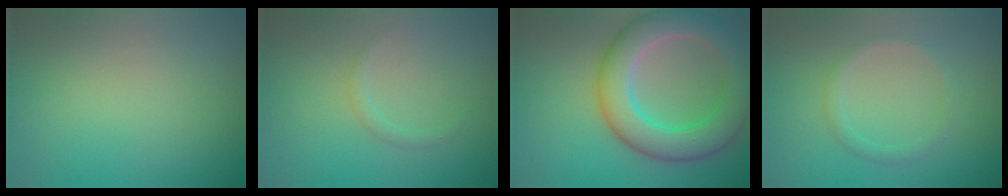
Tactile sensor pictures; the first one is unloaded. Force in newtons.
{"total": 0.9, "press": 0.9, "slide": 0.0}
{"total": 7.8, "press": 7.8, "slide": 0.6}
{"total": 1.4, "press": 1.4, "slide": 0.1}